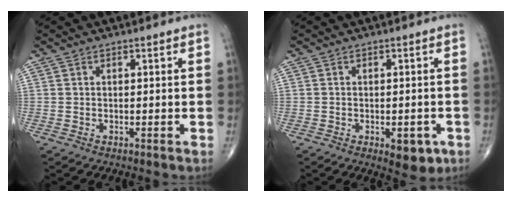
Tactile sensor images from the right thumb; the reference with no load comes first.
{"total": 5.1, "force": [-2.1, 2.5, 4.0], "torque": [-0.033, 0.005, -0.017]}